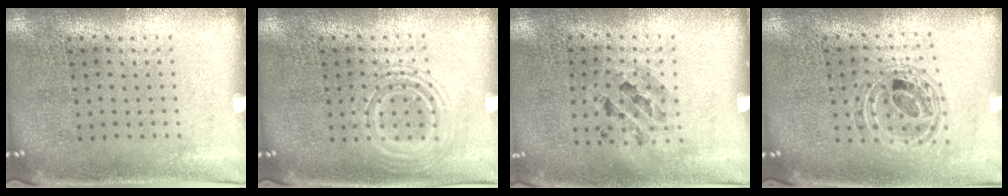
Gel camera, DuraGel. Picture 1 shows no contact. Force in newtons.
{"total": 2.6, "press": 2.6, "slide": 0.4}
{"total": 0.8, "press": 0.8, "slide": 0.1}
{"total": 0.9, "press": 0.9, "slide": 0.2}